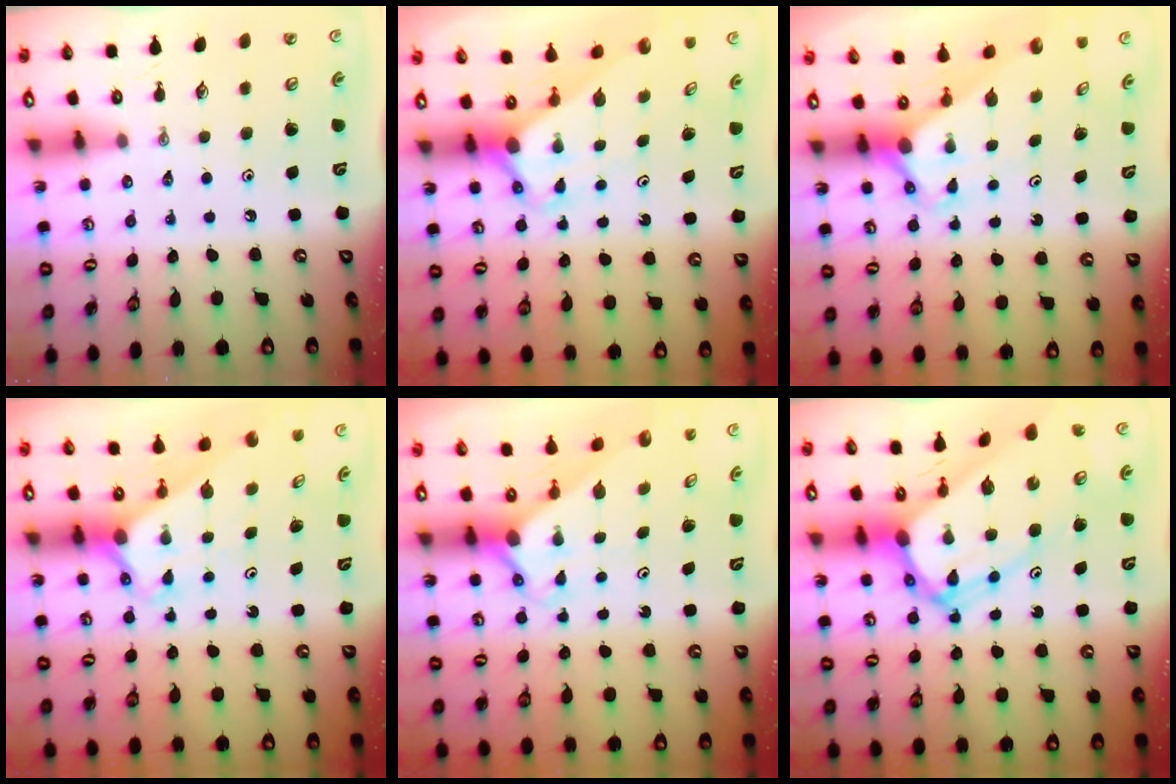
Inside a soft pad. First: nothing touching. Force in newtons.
{"total": 2.8, "press": 2.8, "slide": 0.1}
{"total": 2.9, "press": 2.9, "slide": 0.3}
{"total": 2.7, "press": 2.7, "slide": 0.1}
{"total": 2.2, "press": 2.2, "slide": 0.2}
{"total": 13.7, "press": 13.7, "slide": 1.3}